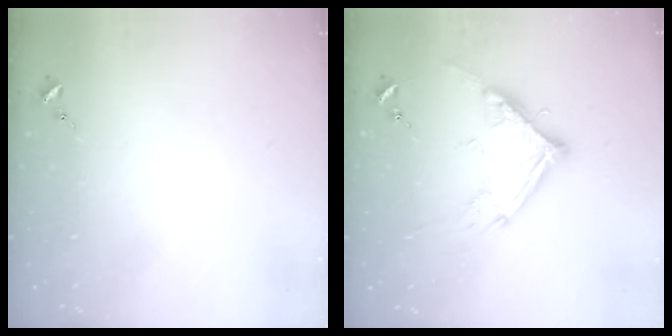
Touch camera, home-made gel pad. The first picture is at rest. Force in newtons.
{"total": 12.9, "press": 12.8, "slide": 1.3}